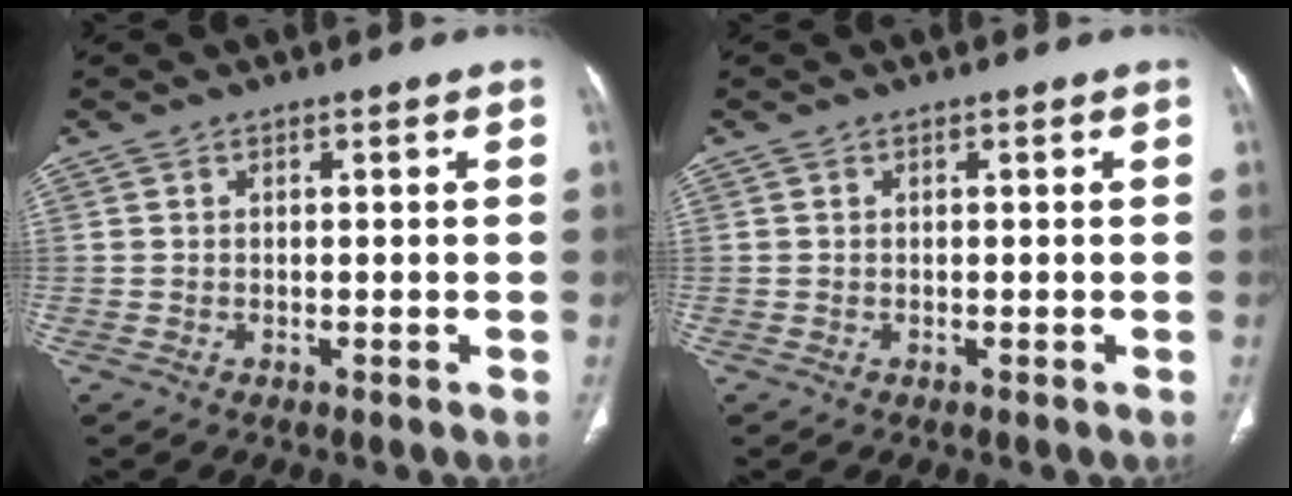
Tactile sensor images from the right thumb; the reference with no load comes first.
{"total": 0.0}